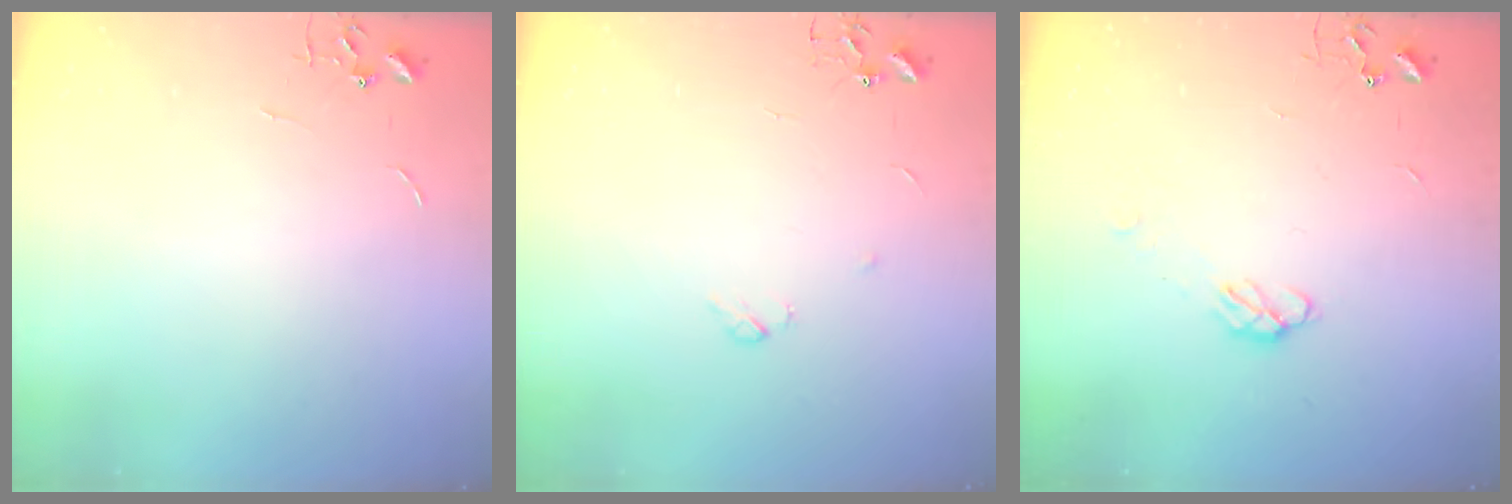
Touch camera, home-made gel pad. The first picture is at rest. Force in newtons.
{"total": 3.3, "press": 3.3, "slide": 0.6}
{"total": 6.2, "press": 6.2, "slide": 0.8}